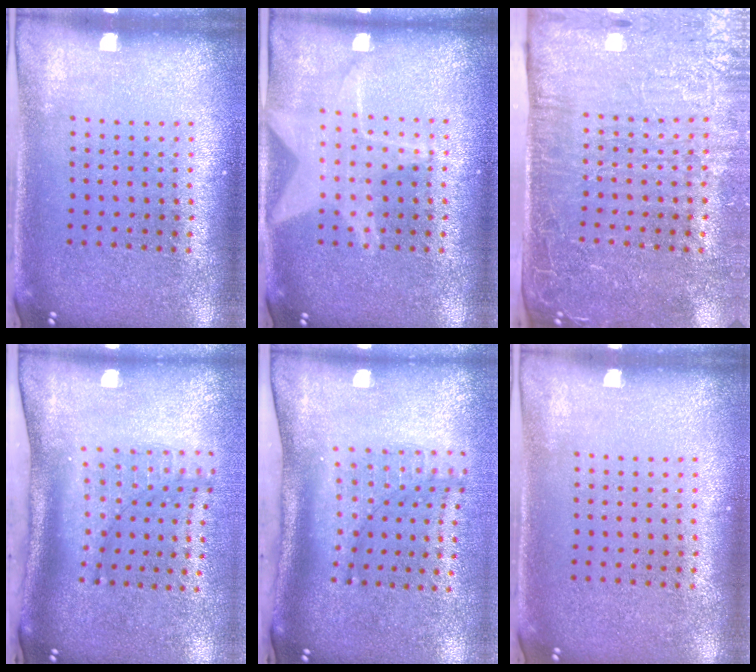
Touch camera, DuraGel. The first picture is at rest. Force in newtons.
{"total": 1.5, "press": 1.5, "slide": 0.2}
{"total": 4.5, "press": 3.9, "slide": 2.2}
{"total": 2.2, "press": 1.5, "slide": 1.6}
{"total": 2.2, "press": 1.5, "slide": 1.6}
{"total": 0.0}